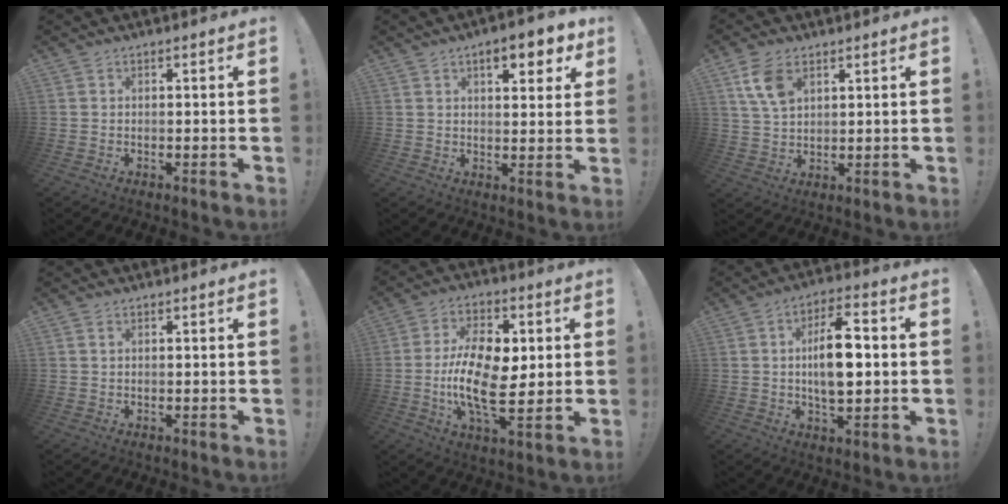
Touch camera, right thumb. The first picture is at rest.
{"total": 8.2, "force": [4.5, 2.9, 6.2], "torque": [-0.072, -0.019, 0.070]}
{"total": 8.1, "force": [4.1, 4.7, 5.2], "torque": [-0.100, -0.012, 0.078]}
{"total": 1.0, "force": [0.4, 0.4, 0.8], "torque": [-0.010, -0.001, 0.006]}
{"total": 18.0, "force": [-0.6, 9.0, 15.6], "torque": [-0.295, 0.001, -0.016]}
{"total": 13.3, "force": [0.5, 6.5, 11.7], "torque": [-0.199, 0.008, 0.005]}